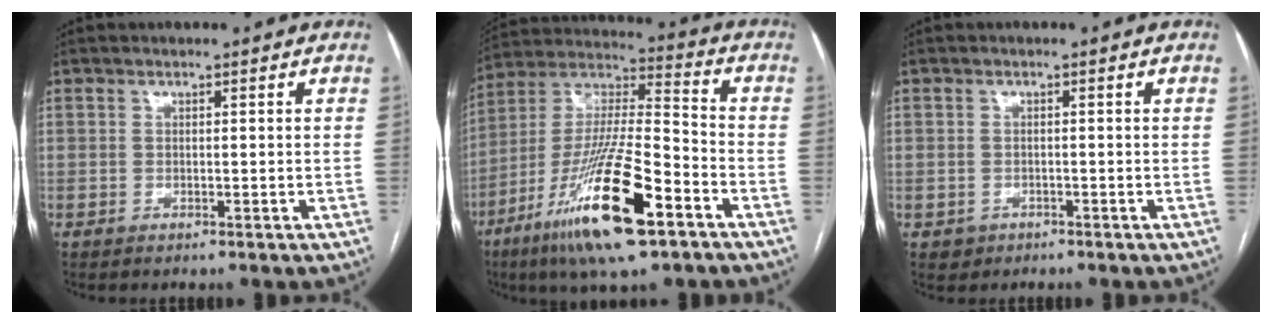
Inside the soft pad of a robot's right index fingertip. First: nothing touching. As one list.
[{"total": 20.6, "force": [-10.5, 3.2, 17.4], "torque": [-0.350, -0.035, -0.187]}, {"total": 1.8, "force": [-0.9, 1.6, 0.0], "torque": [0.003, 0.008, -0.012]}]